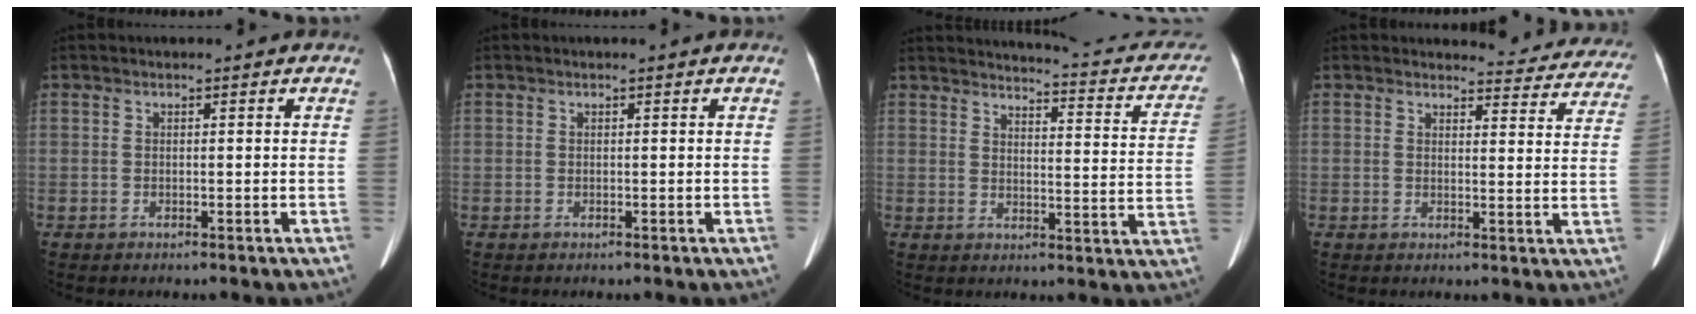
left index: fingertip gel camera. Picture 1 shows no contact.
{"total": 0.0}
{"total": 17.4, "force": [15.4, 3.9, 7.0], "torque": [-0.065, -0.028, 0.154]}
{"total": 10.3, "force": [10.0, 2.4, 0.6], "torque": [0.025, -0.039, 0.083]}